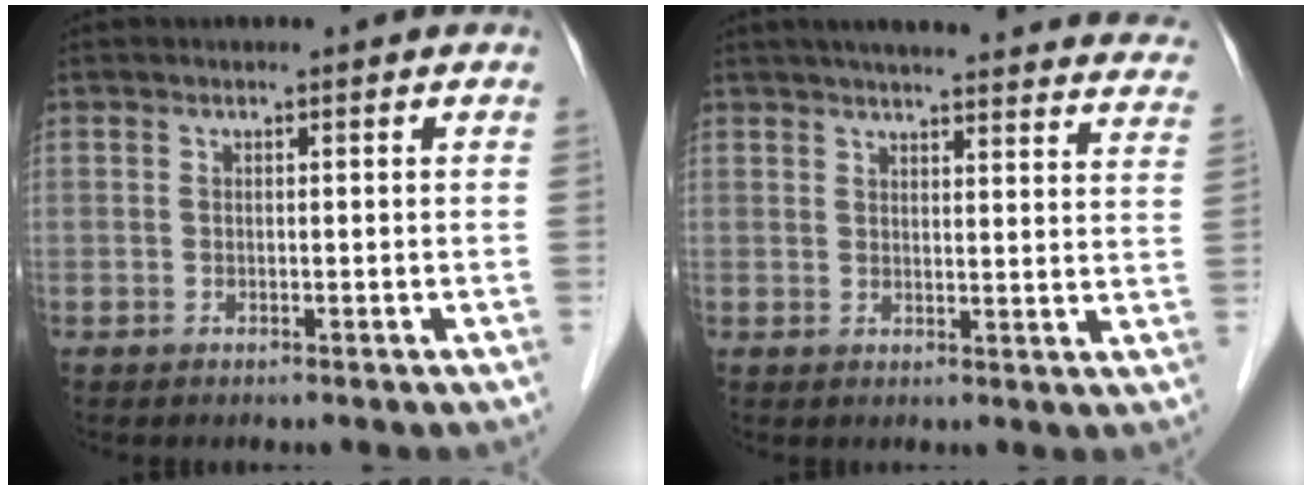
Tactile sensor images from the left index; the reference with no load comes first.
{"total": 28.6, "force": [26.3, 3.6, 10.7], "torque": [-0.149, -0.042, 0.298]}